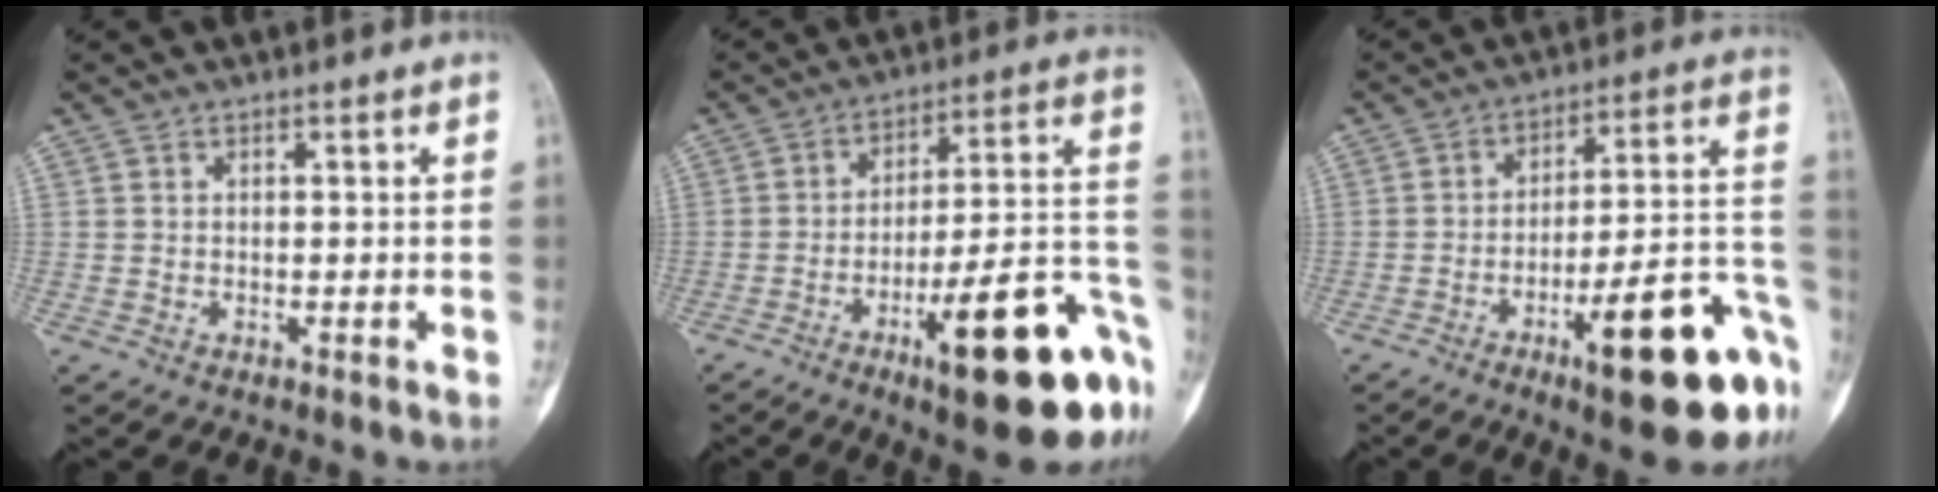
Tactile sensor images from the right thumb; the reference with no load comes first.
{"total": 23.7, "force": [-10.2, 5.8, 20.5], "torque": [-0.220, 0.056, -0.141]}
{"total": 21.5, "force": [-9.3, 5.2, 18.6], "torque": [-0.196, 0.053, -0.128]}